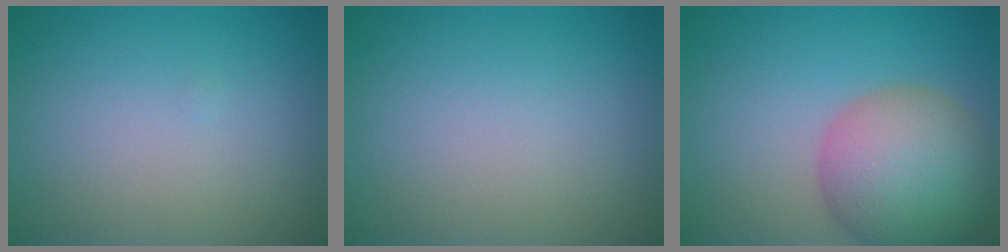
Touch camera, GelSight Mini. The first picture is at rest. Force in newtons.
{"total": 0.0}
{"total": 8.6, "press": 8.6, "slide": 0.3}